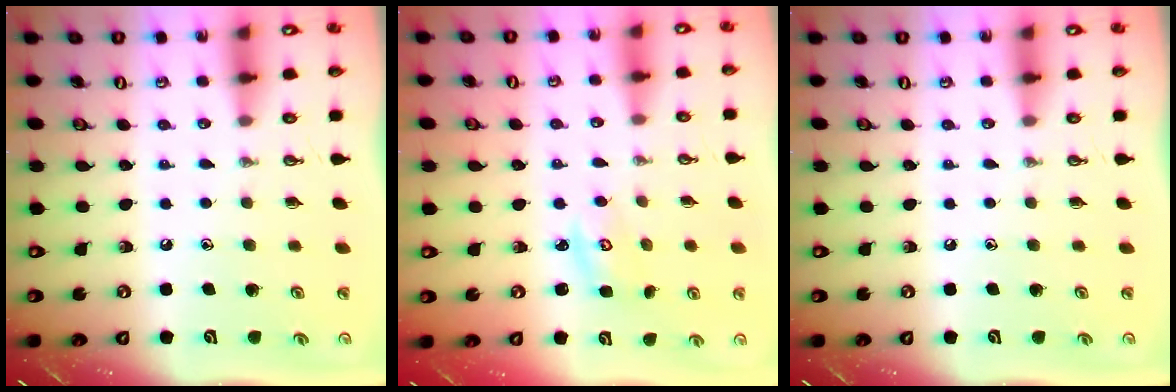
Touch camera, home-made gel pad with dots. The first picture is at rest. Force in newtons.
{"total": 2.9, "press": 2.9, "slide": 0.4}
{"total": 0.0}